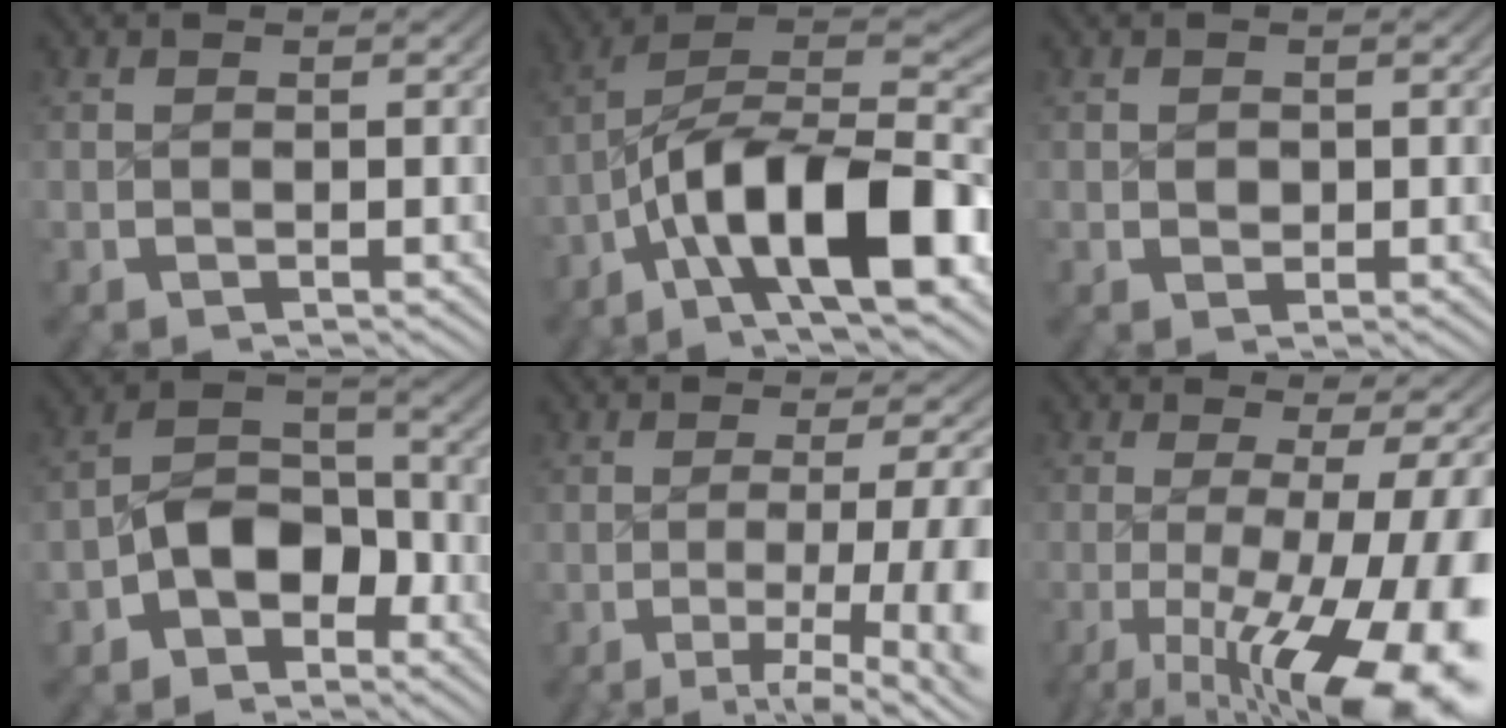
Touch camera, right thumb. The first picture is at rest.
{"total": 17.8, "force": [-3.2, 10.7, 13.9], "torque": [-0.235, -0.048, -0.040]}
{"total": 1.1, "force": [0.2, 0.9, 0.5], "torque": [-0.010, -0.008, 0.009]}
{"total": 6.7, "force": [-3.1, 4.4, 4.0], "torque": [-0.070, -0.009, -0.053]}
{"total": 7.6, "force": [-2.8, 3.3, 6.3], "torque": [-0.100, -0.018, -0.040]}
{"total": 14.8, "force": [-4.6, 7.0, 12.1], "torque": [-0.201, -0.043, -0.040]}